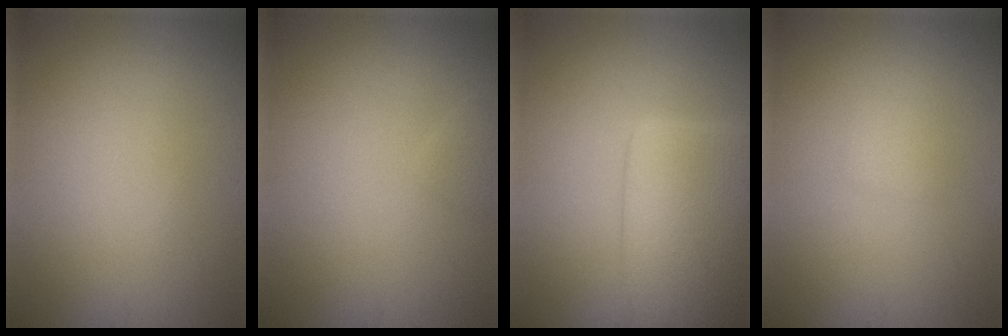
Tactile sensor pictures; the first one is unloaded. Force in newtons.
{"total": 0.9, "press": 0.9, "slide": 0.1}
{"total": 8.6, "press": 8.6, "slide": 0.4}
{"total": 1.0, "press": 1.0, "slide": 0.1}